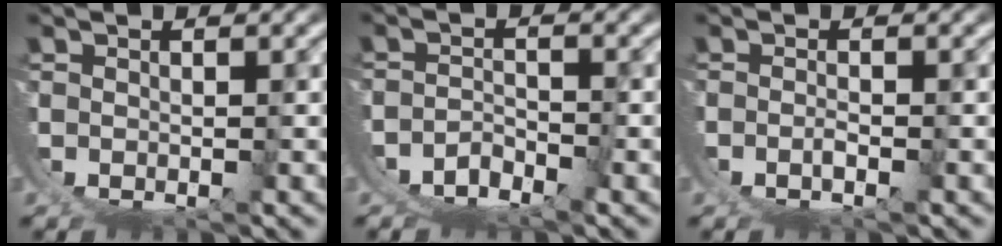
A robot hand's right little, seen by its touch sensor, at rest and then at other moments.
{"total": 6.5, "force": [-1.6, 5.6, 2.9], "torque": [-0.089, -0.032, -0.022]}
{"total": 1.4, "force": [-0.2, 0.8, 1.2], "torque": [-0.023, -0.003, -0.002]}